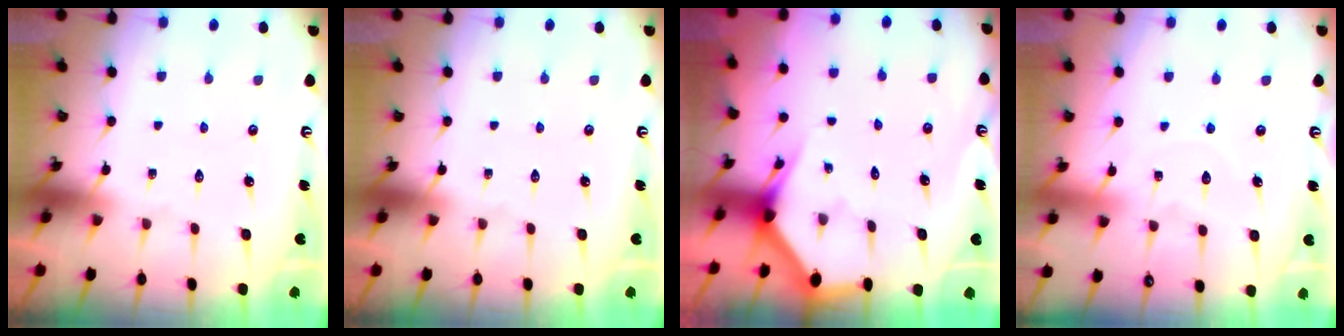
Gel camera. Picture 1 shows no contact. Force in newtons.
{"total": 0.0}
{"total": 2.8, "press": 2.8, "slide": 0.1}
{"total": 6.3, "press": 6.3, "slide": 0.4}